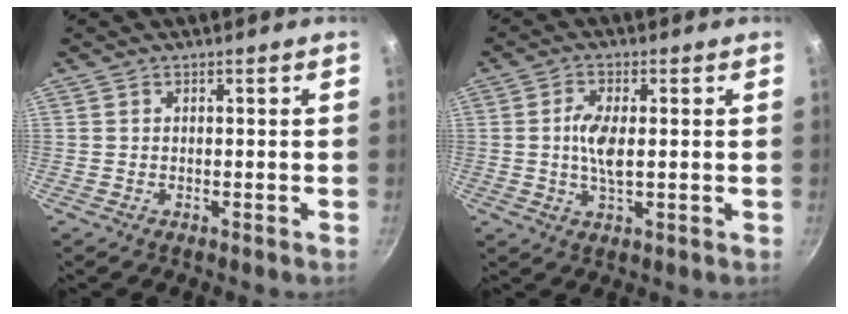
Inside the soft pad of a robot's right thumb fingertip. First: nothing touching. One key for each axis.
{"total": 6.0, "fx": 0.3, "fy": 2.6, "fz": 5.4, "tx": -0.107, "ty": 0.001, "tz": 0.004}